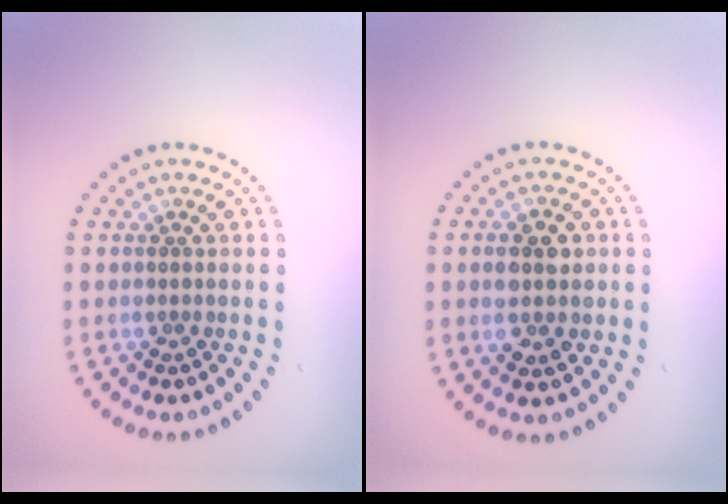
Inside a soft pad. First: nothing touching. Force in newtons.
{"total": 3.8, "press": 3.8, "slide": 0.3}